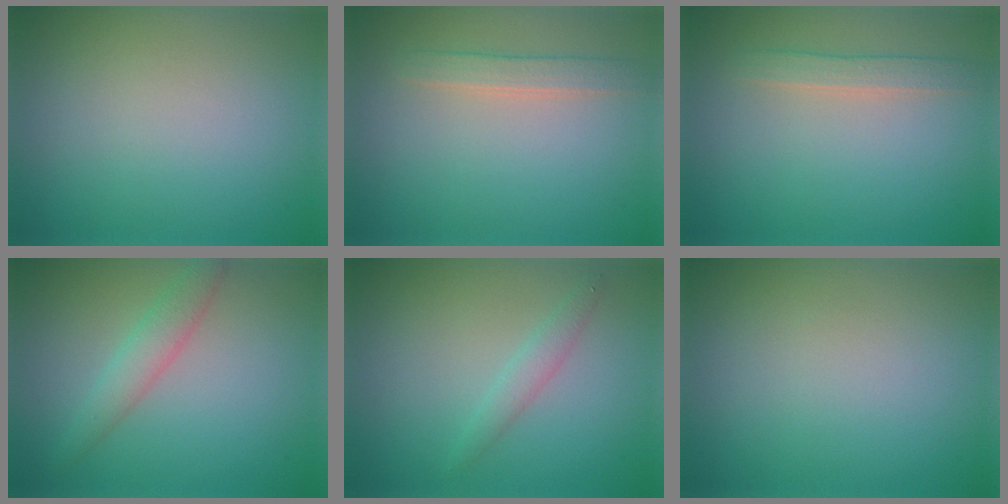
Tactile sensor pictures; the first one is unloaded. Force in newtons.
{"total": 1.9, "press": 1.9, "slide": 0.3}
{"total": 1.8, "press": 1.8, "slide": 0.1}
{"total": 2.5, "press": 2.5, "slide": 0.1}
{"total": 1.5, "press": 1.5, "slide": 0.0}
{"total": 0.0}